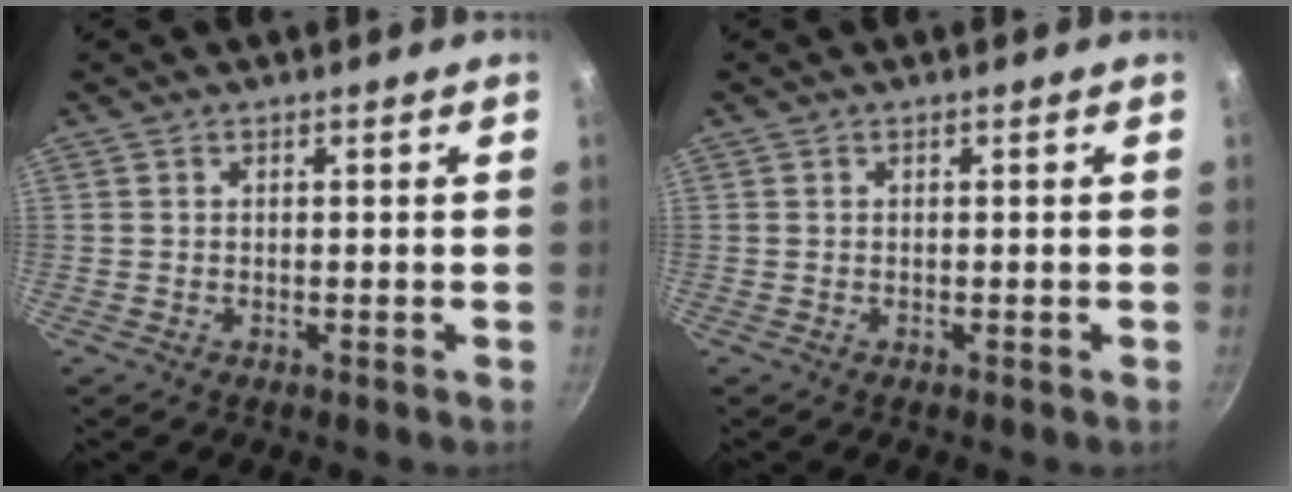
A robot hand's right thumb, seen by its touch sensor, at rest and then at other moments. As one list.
[{"total": 0.0}]